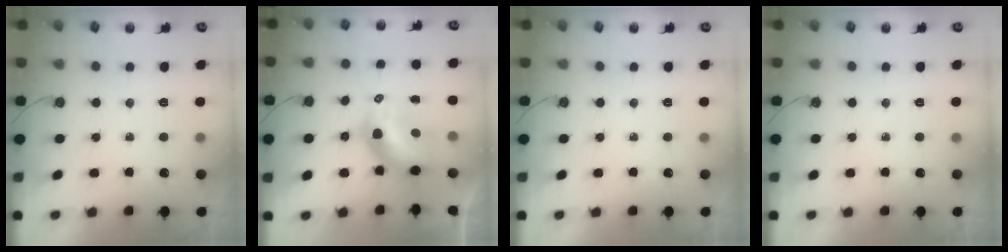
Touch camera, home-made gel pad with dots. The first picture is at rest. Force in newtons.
{"total": 8.9, "press": 8.8, "slide": 0.8}
{"total": 0.0}
{"total": 0.0}